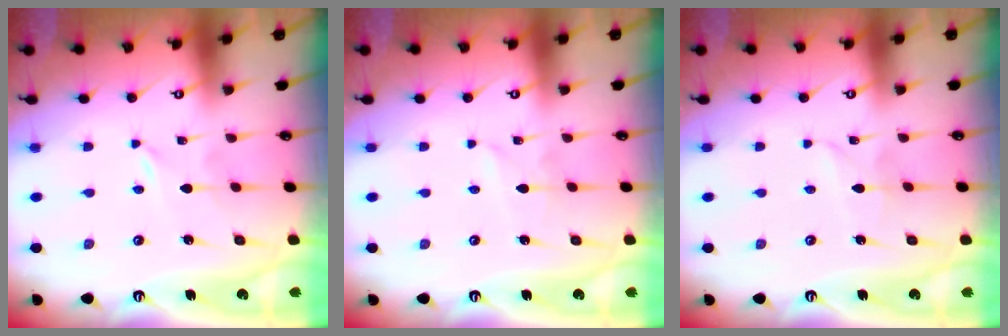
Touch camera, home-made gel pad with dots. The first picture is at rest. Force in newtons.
{"total": 1.9, "press": 1.9, "slide": 0.3}
{"total": 2.3, "press": 2.3, "slide": 0.1}